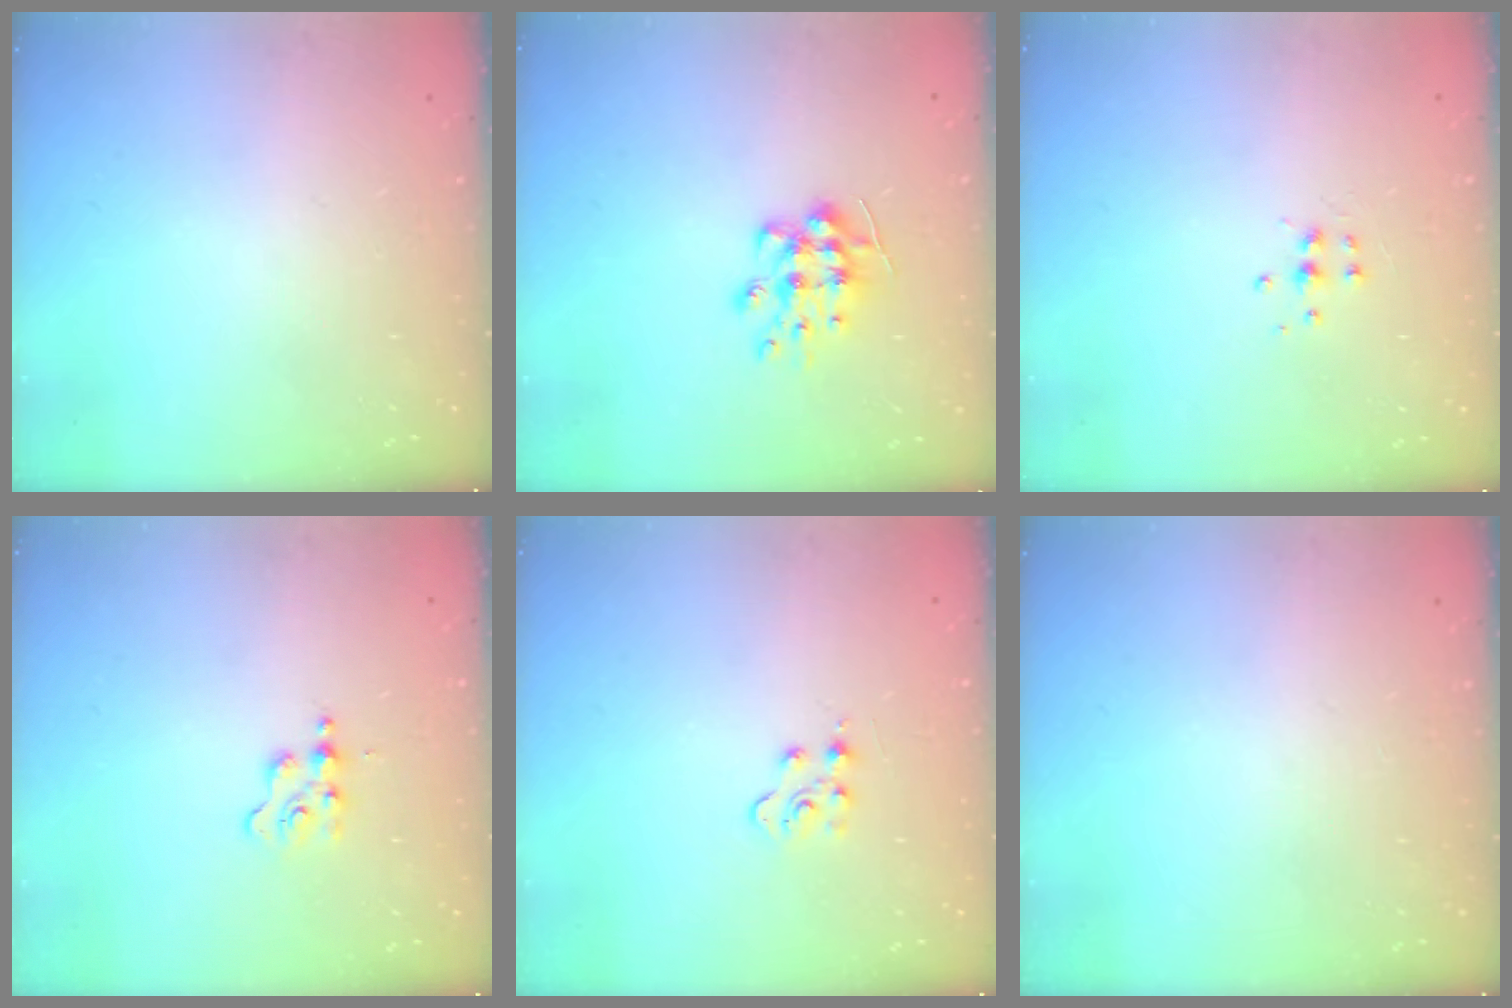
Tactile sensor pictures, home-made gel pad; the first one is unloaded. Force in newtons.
{"total": 8.8, "press": 8.8, "slide": 0.4}
{"total": 4.7, "press": 4.7, "slide": 0.4}
{"total": 1.7, "press": 1.7, "slide": 0.3}
{"total": 3.3, "press": 3.3, "slide": 0.3}
{"total": 0.0}